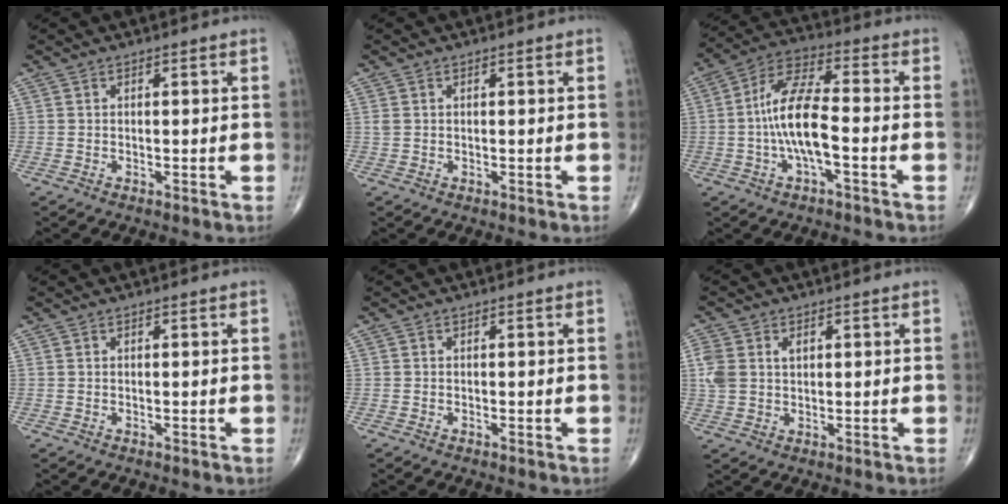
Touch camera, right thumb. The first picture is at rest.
{"total": 0.8, "force": [0.2, 0.5, 0.6], "torque": [-0.016, 0.009, 0.010]}
{"total": 12.0, "force": [-2.1, 4.1, 11.1], "torque": [-0.227, 0.037, -0.045]}
{"total": 0.0}
{"total": 0.0}
{"total": 5.5, "force": [1.2, 4.1, 3.5], "torque": [-0.078, 0.009, 0.029]}